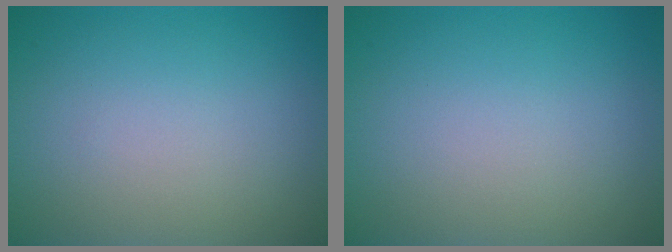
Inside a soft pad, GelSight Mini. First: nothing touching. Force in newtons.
{"total": 0.0}